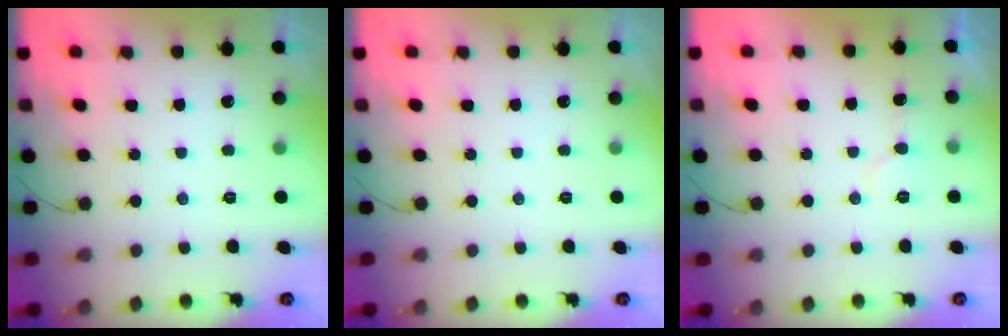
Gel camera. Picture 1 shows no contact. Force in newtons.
{"total": 0.0}
{"total": 7.2, "press": 7.2, "slide": 0.4}